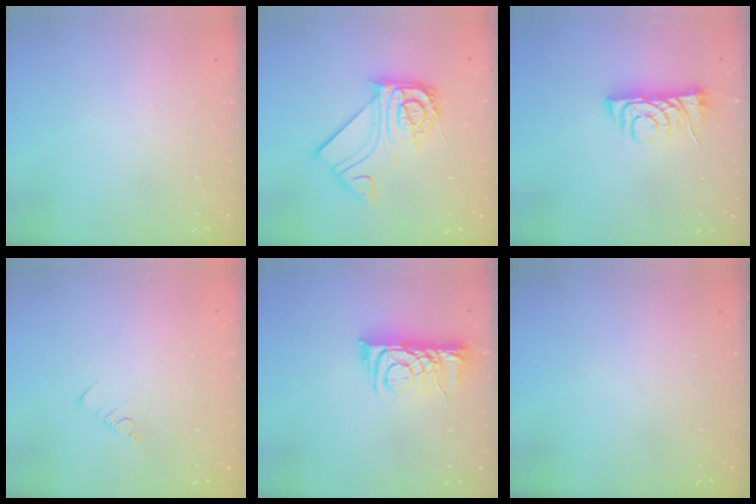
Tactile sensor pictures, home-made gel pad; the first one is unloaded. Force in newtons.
{"total": 15.9, "press": 15.8, "slide": 0.7}
{"total": 7.6, "press": 7.5, "slide": 1.0}
{"total": 3.0, "press": 3.0, "slide": 0.2}
{"total": 7.9, "press": 7.9, "slide": 1.0}
{"total": 0.0}